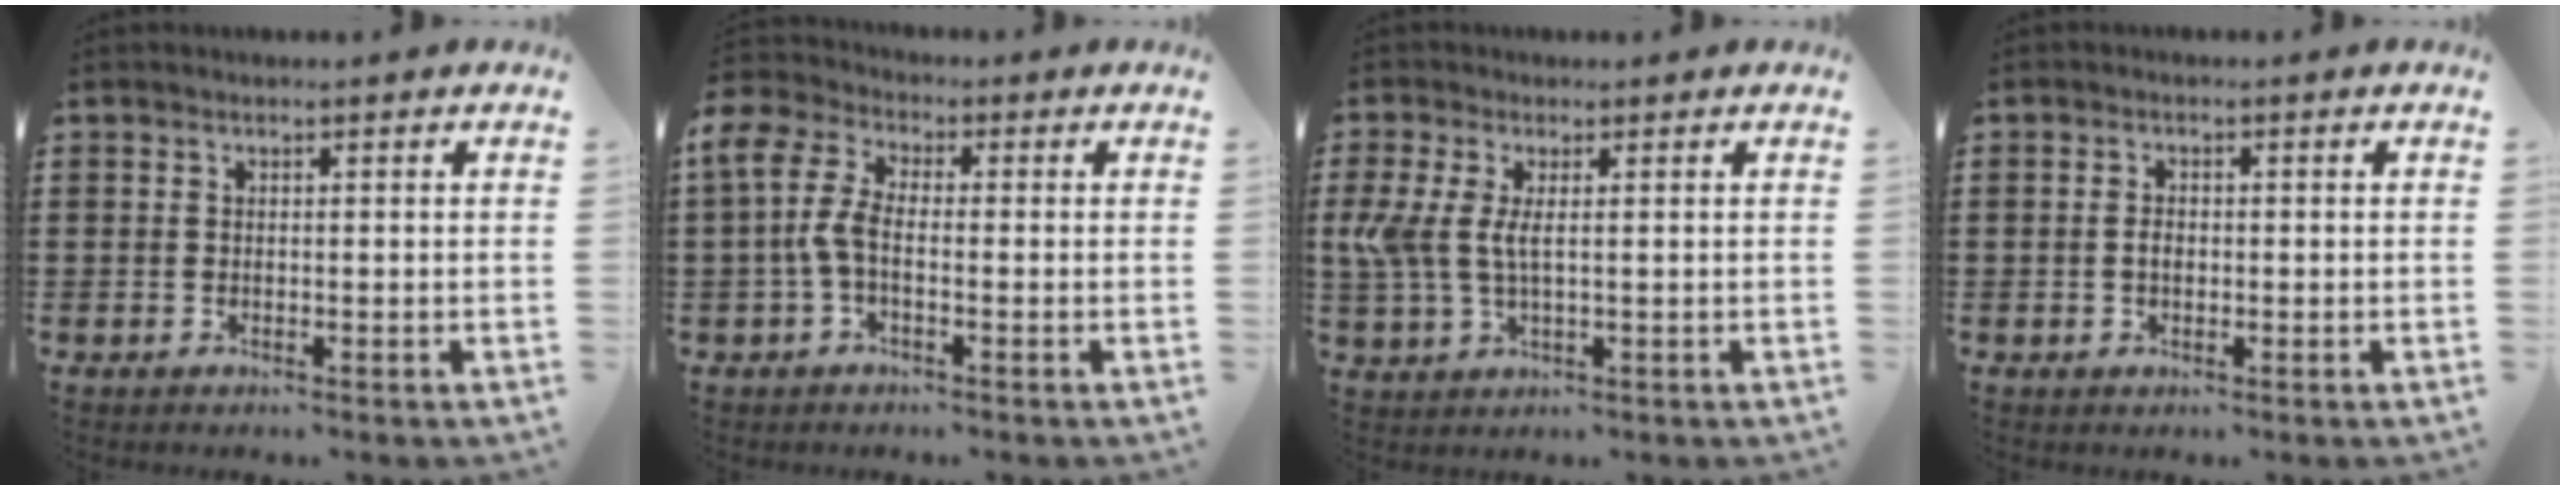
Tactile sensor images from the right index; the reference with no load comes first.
{"total": 6.2, "force": [-0.9, 3.4, 5.1], "torque": [-0.145, -0.005, -0.027]}
{"total": 4.4, "force": [0.5, 1.8, 4.0], "torque": [-0.110, -0.007, 0.000]}
{"total": 1.5, "force": [-0.2, 0.9, 1.2], "torque": [-0.024, 0.005, -0.004]}